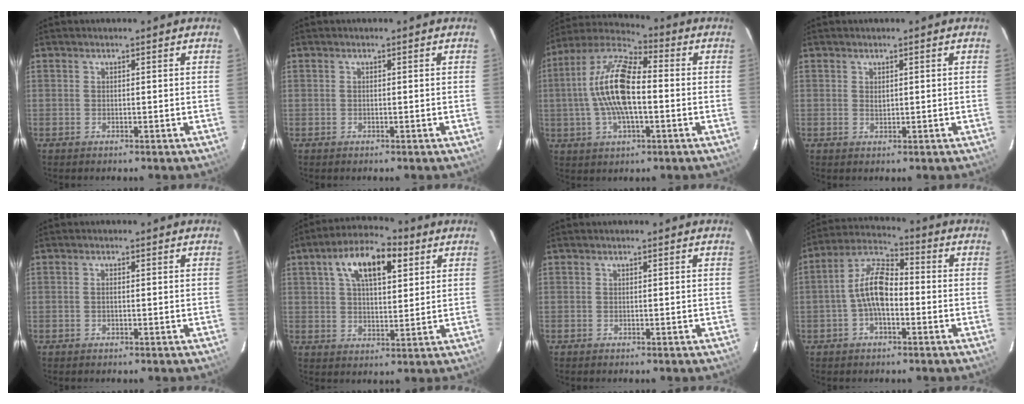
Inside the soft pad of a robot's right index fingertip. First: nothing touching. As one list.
[{"total": 0.0}, {"total": 15.1, "force": [-0.6, 5.9, 14.0], "torque": [-0.274, 0.014, -0.020]}, {"total": 0.9, "force": [0.5, 0.6, 0.5], "torque": [-0.007, 0.002, 0.010]}, {"total": 0.9, "force": [0.0, 0.4, 0.8], "torque": [-0.016, 0.002, -0.002]}, {"total": 12.7, "force": [5.6, 5.7, 9.9], "torque": [-0.170, 0.032, 0.092]}, {"total": 0.0}, {"total": 9.4, "force": [-1.7, 4.5, 8.1], "torque": [-0.171, 0.023, -0.036]}]